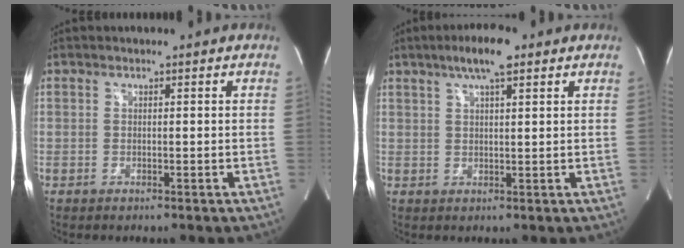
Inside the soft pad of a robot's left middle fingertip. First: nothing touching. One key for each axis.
{"total": 5.9, "fx": 3.7, "fy": 0.9, "fz": 4.5, "tx": -0.087, "ty": 0.012, "tz": 0.062}